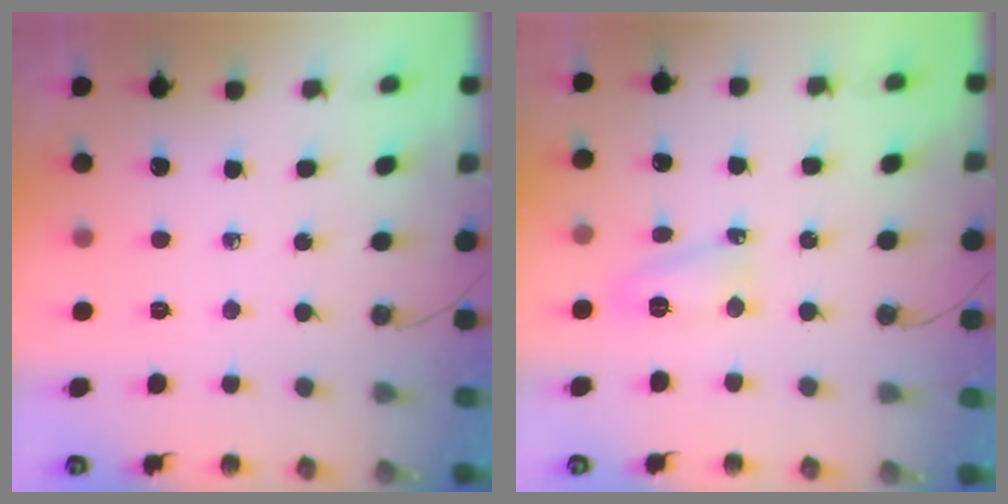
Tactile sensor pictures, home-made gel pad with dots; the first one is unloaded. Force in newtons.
{"total": 9.2, "press": 6.1, "slide": 6.8}